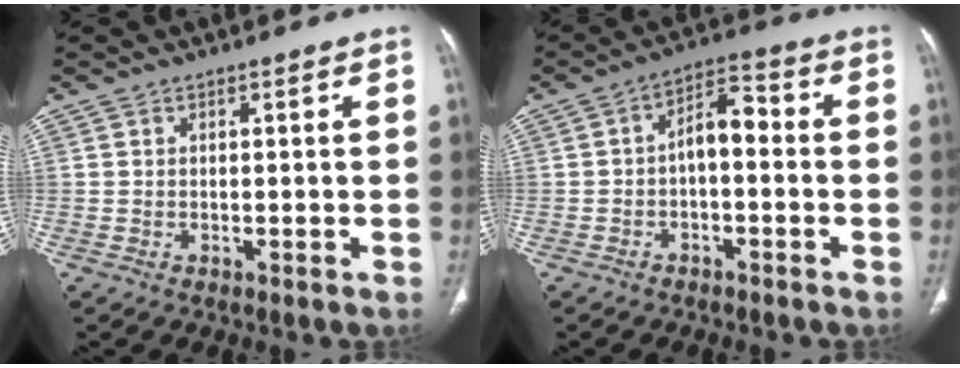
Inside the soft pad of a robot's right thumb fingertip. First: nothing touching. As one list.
[{"total": 6.6, "force": [-1.0, 3.5, 5.5], "torque": [-0.080, 0.036, -0.026]}]